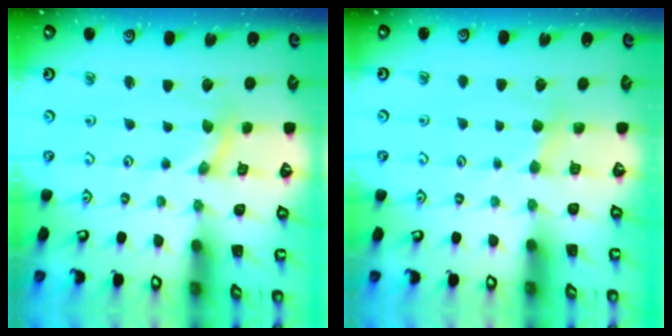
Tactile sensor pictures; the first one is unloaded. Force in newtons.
{"total": 2.9, "press": 2.9, "slide": 0.4}